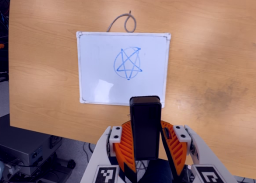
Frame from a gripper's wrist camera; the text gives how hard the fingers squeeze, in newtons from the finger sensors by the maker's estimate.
{"total": 5.0, "left": 4.9, "right": 5.1}